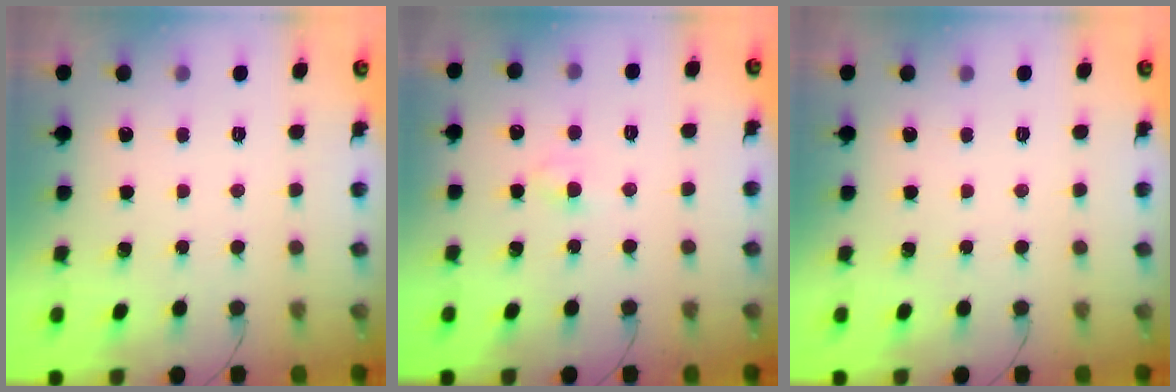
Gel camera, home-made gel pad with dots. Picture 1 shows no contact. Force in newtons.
{"total": 2.7, "press": 2.6, "slide": 1.0}
{"total": 0.0}